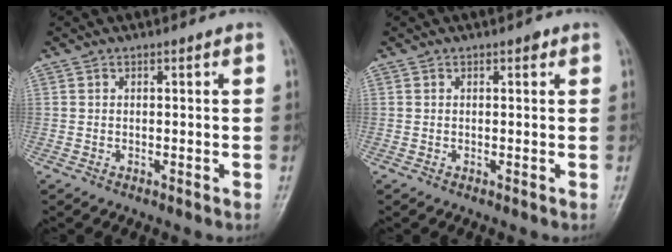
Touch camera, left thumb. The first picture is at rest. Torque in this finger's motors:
{"motor_torque": [0.80, -0.06, 0.41, 0.13, 0.02]}